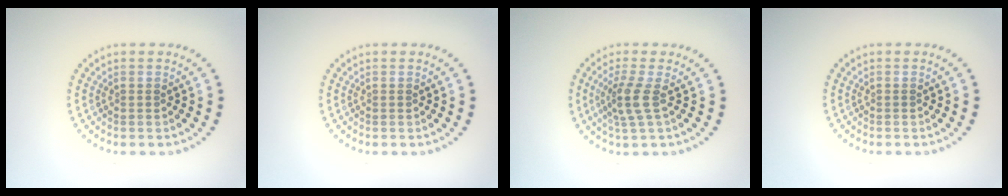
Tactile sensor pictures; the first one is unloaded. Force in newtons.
{"total": 0.0}
{"total": 2.5, "press": 1.9, "slide": 1.6}
{"total": 0.0}